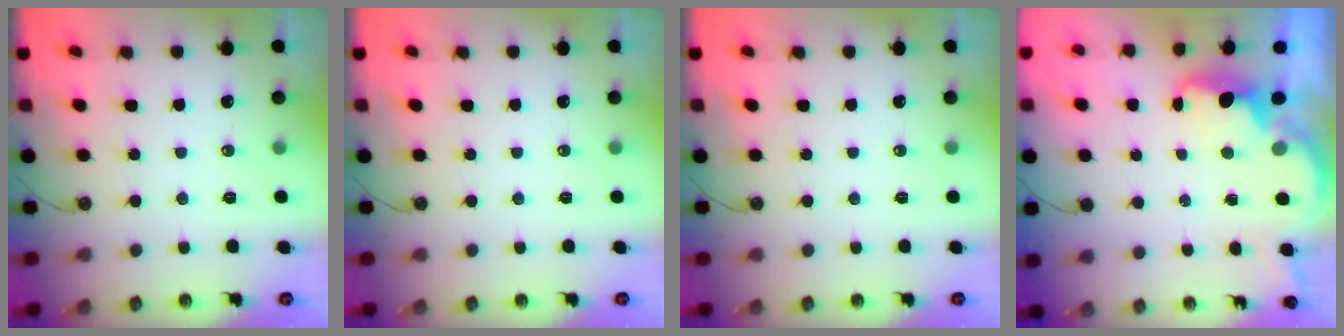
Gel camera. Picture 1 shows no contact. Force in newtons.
{"total": 0.0}
{"total": 0.0}
{"total": 2.8, "press": 2.8, "slide": 0.6}